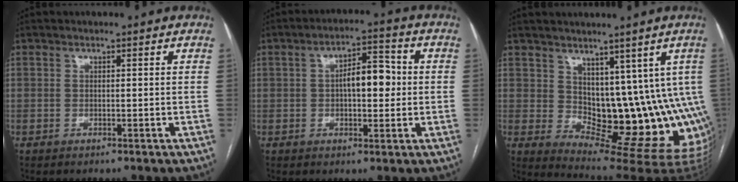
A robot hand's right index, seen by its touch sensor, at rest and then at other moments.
{"total": 7.2, "force": [0.3, 3.1, 6.5], "torque": [-0.099, 0.022, 0.003]}
{"total": 12.6, "force": [3.3, 6.5, 10.2], "torque": [-0.123, -0.006, 0.066]}